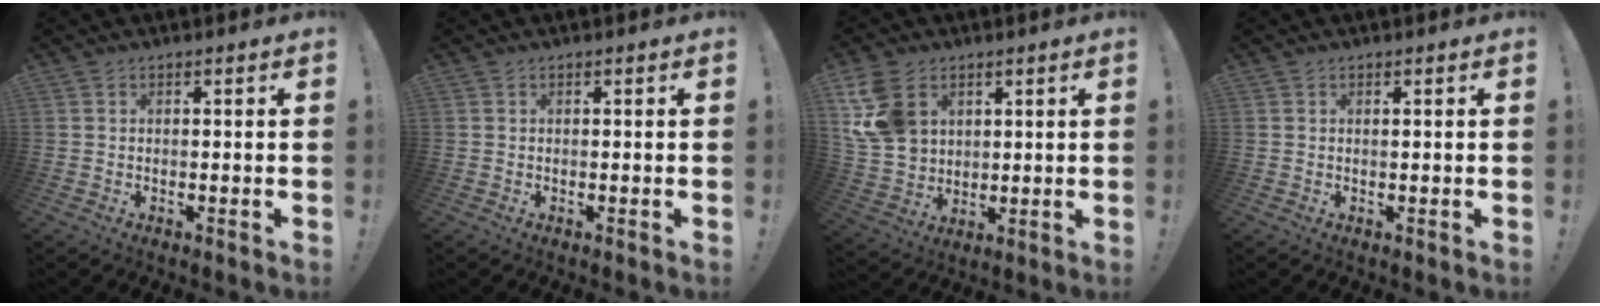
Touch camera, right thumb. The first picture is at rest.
{"total": 0.0}
{"total": 14.1, "force": [5.8, 10.2, 7.8], "torque": [-0.148, -0.019, 0.119]}
{"total": 0.5, "force": [0.3, -0.2, 0.4], "torque": [0.002, -0.004, 0.002]}